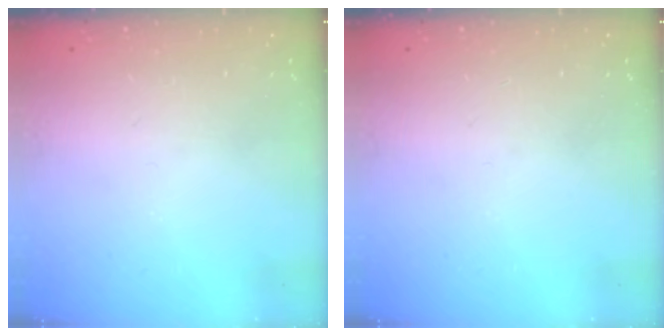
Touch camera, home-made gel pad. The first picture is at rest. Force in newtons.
{"total": 0.0}